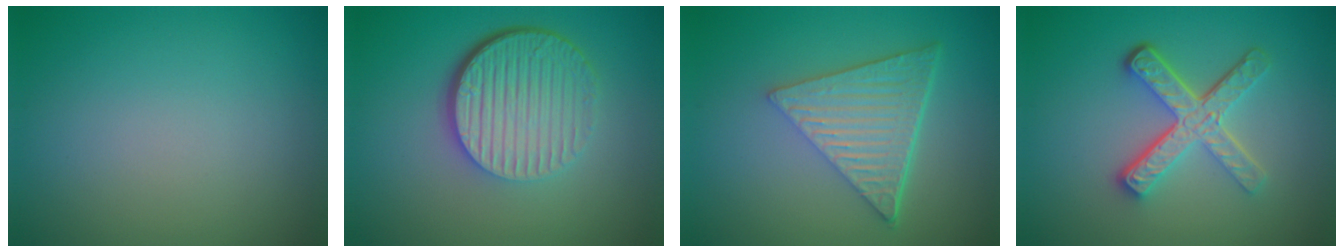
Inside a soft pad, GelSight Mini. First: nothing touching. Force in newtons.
{"total": 6.8, "press": 4.5, "slide": 5.1}
{"total": 6.8, "press": 4.5, "slide": 5.0}
{"total": 5.0, "press": 3.6, "slide": 3.4}